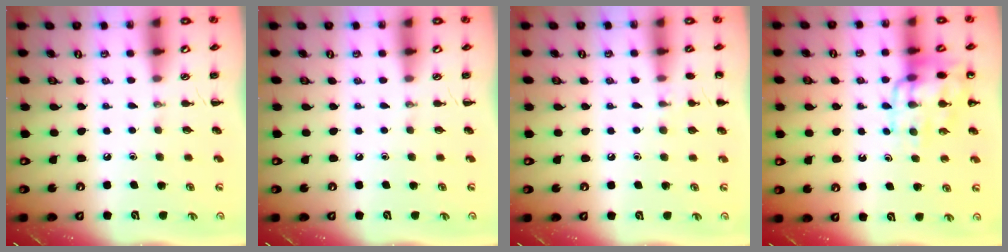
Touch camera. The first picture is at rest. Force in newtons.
{"total": 0.0}
{"total": 6.6, "press": 6.4, "slide": 1.9}
{"total": 13.2, "press": 13.1, "slide": 2.1}